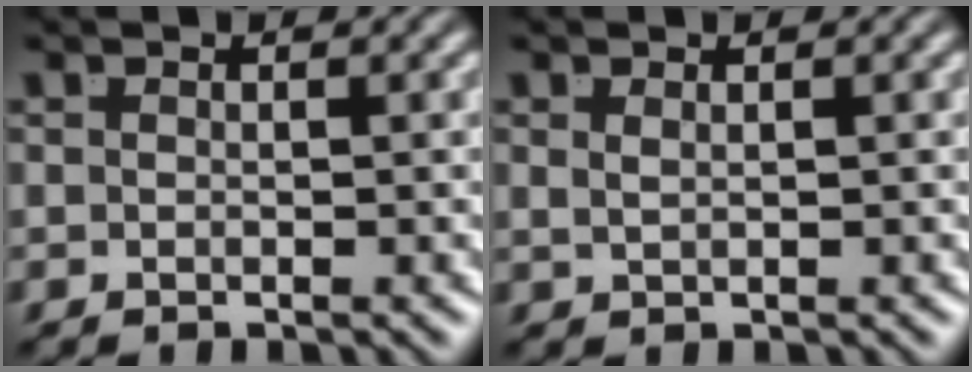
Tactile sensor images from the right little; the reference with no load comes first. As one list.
[{"total": 1.0, "force": [0.5, -0.7, 0.3], "torque": [-0.003, -0.008, 0.020]}]